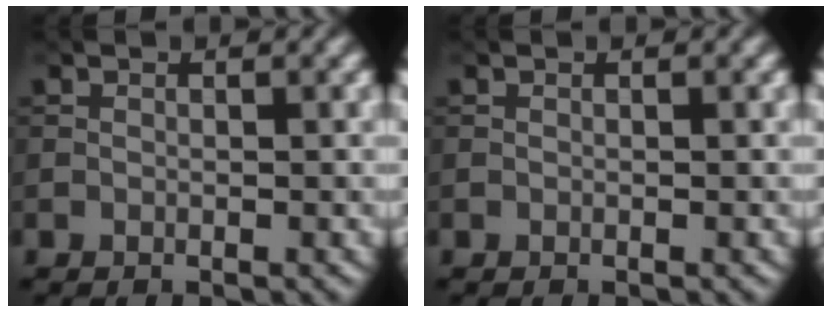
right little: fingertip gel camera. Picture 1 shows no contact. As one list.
[{"total": 0.0}]